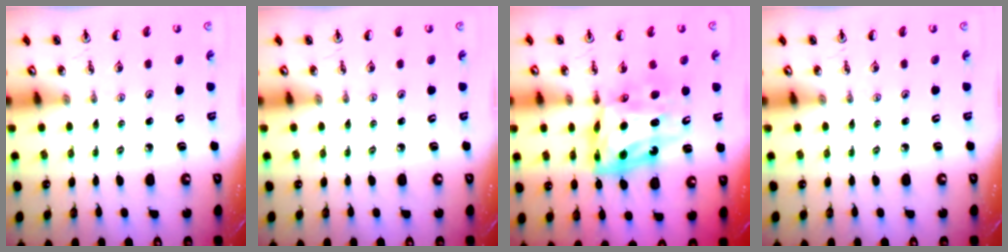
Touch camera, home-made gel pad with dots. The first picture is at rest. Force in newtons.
{"total": 0.0}
{"total": 11.0, "press": 11.0, "slide": 1.1}
{"total": 0.0}